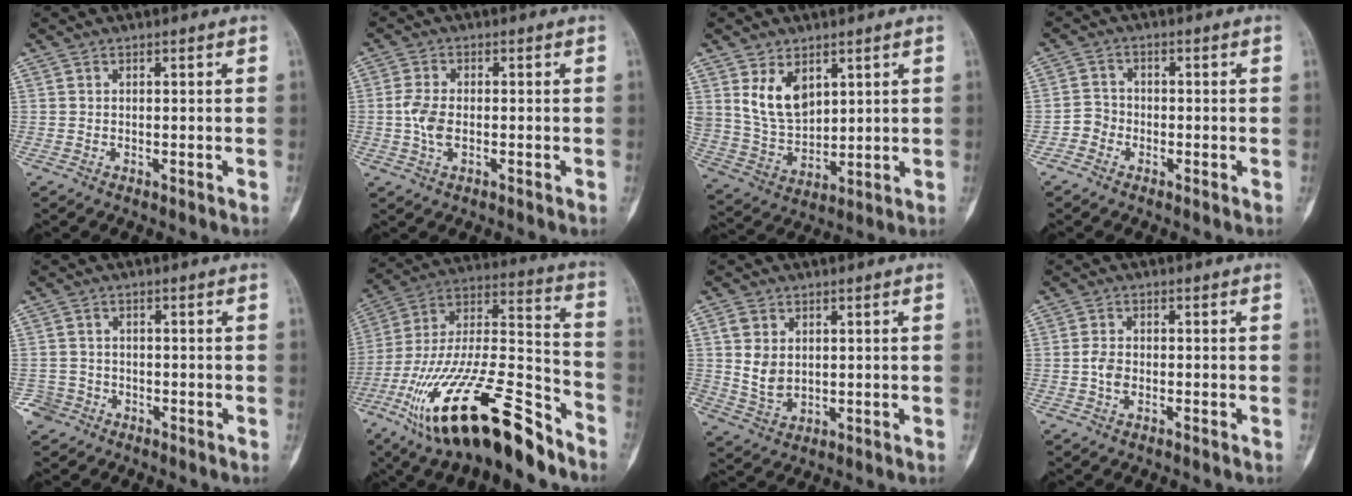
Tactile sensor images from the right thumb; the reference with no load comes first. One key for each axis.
{"total": 4.7, "fx": -0.7, "fy": 2.6, "fz": 3.9, "tx": -0.087, "ty": 0.007, "tz": -0.016}
{"total": 10.0, "fx": 4.5, "fy": 6.5, "fz": 6.2, "tx": -0.096, "ty": -0.025, "tz": 0.106}
{"total": 3.0, "fx": -1.6, "fy": 2.5, "fz": 0.4, "tx": 0.006, "ty": 0.014, "tz": -0.042}
{"total": 3.3, "fx": -1.8, "fy": 2.8, "fz": 0.0, "tx": 0.013, "ty": 0.015, "tz": -0.036}
{"total": 30.7, "fx": -19.3, "fy": 9.3, "fz": 21.9, "tx": -0.404, "ty": 0.052, "tz": -0.334}
{"total": 6.0, "fx": 1.2, "fy": 4.4, "fz": 3.8, "tx": -0.055, "ty": -0.006, "tz": 0.033}
{"total": 2.8, "fx": -0.8, "fy": 1.7, "fz": 2.0, "tx": -0.039, "ty": 0.008, "tz": -0.018}